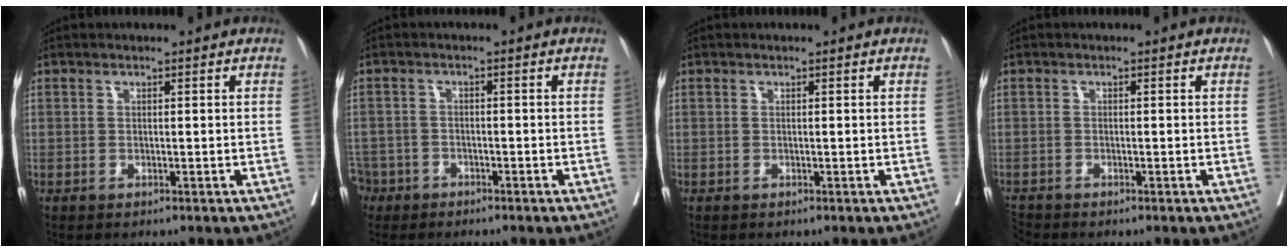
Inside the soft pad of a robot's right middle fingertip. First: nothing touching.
{"total": 5.8, "force": [-4.2, 3.9, 0.2], "torque": [-0.013, 0.003, -0.081]}
{"total": 0.0}
{"total": 1.4, "force": [-1.4, -0.2, 0.0], "torque": [0.002, -0.008, -0.026]}